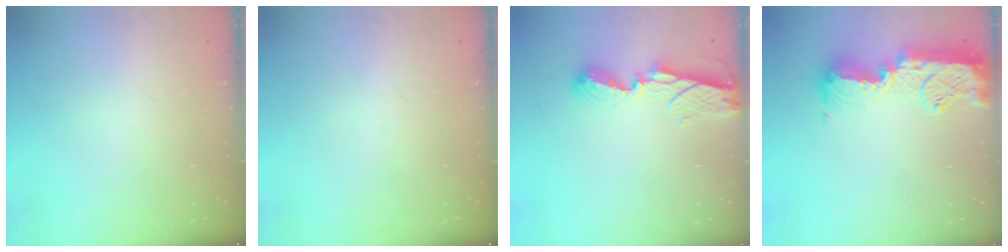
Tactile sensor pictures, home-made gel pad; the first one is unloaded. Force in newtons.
{"total": 0.0}
{"total": 6.8, "press": 6.7, "slide": 0.8}
{"total": 15.4, "press": 15.3, "slide": 1.4}